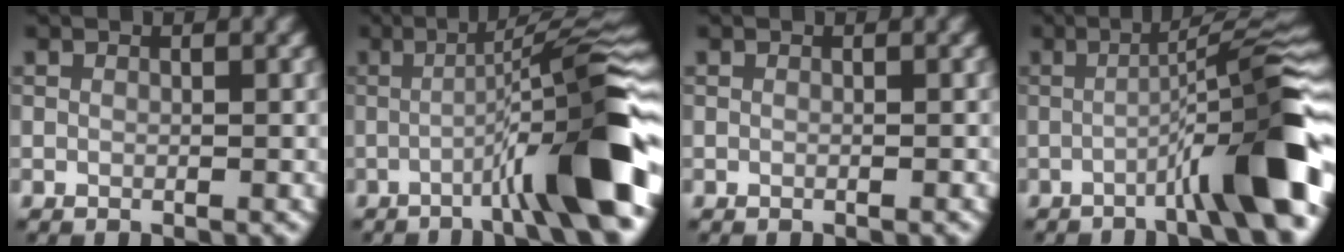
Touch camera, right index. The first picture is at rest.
{"total": 11.4, "force": [-3.5, 1.2, 10.8], "torque": [-0.136, 0.027, -0.060]}
{"total": 0.0}
{"total": 9.6, "force": [-3.5, 1.0, 8.9], "torque": [-0.111, 0.024, -0.063]}